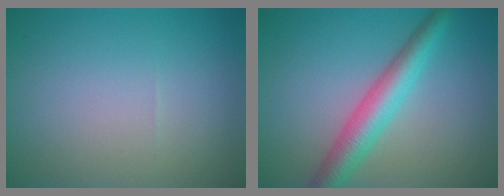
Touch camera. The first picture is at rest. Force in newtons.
{"total": 4.6, "press": 4.6, "slide": 0.2}